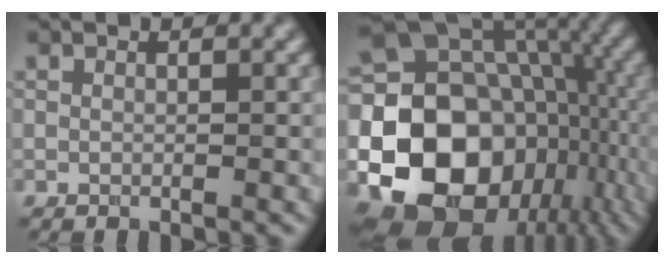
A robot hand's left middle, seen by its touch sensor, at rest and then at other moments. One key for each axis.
{"total": 18.6, "fx": -4.3, "fy": 14.6, "fz": 10.6, "tx": -0.188, "ty": -0.014, "tz": -0.064}